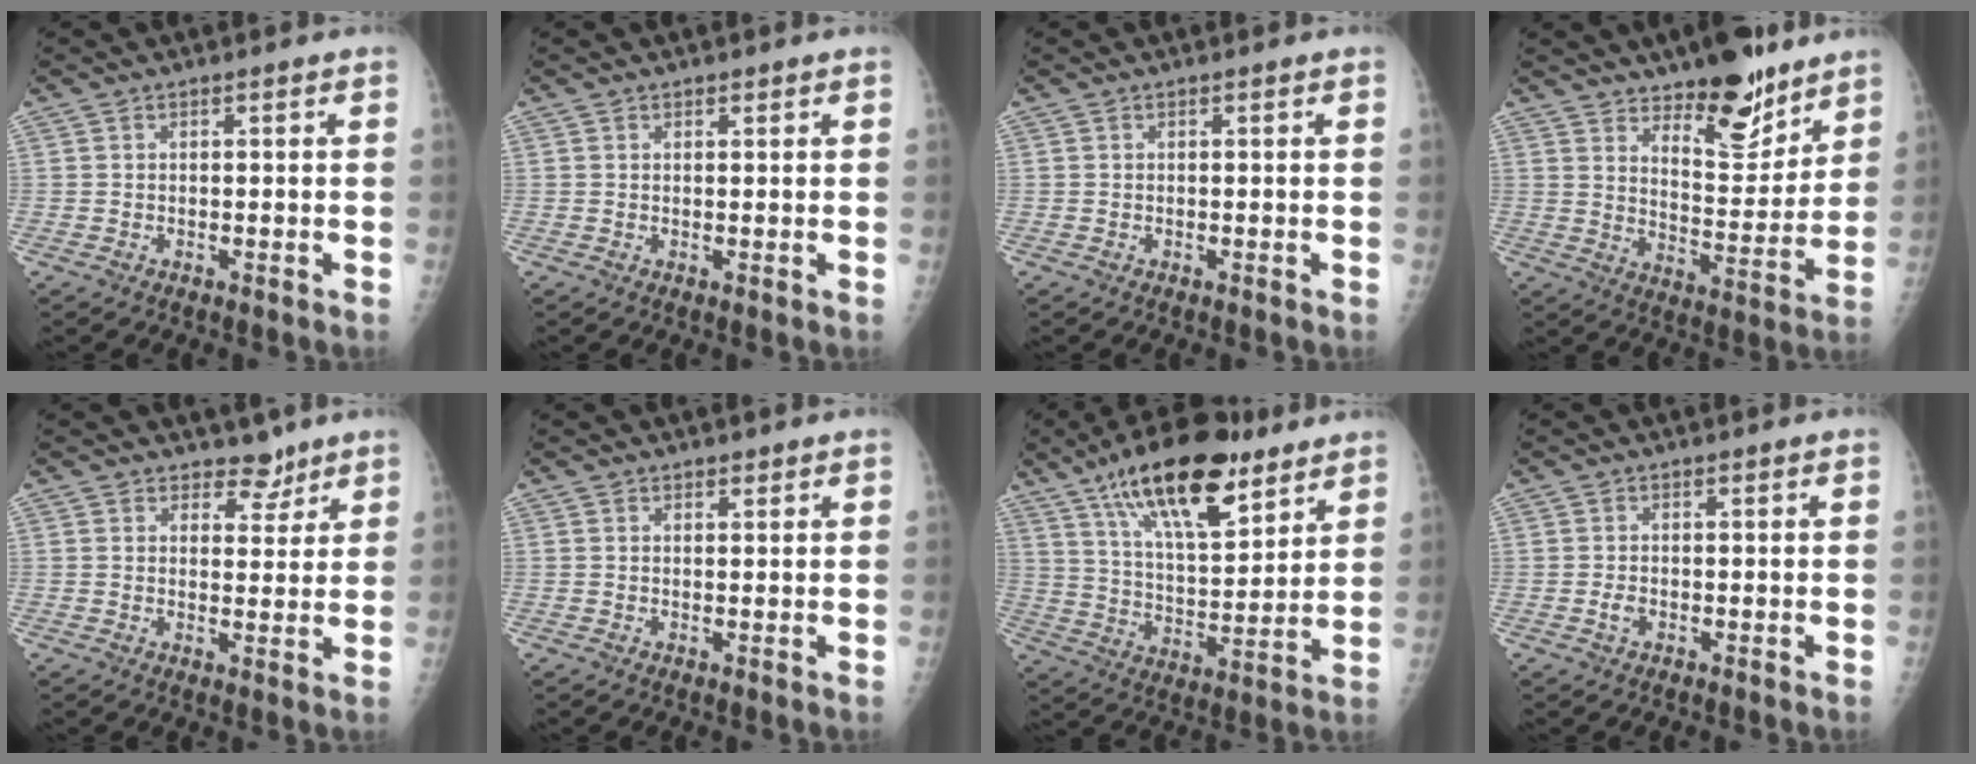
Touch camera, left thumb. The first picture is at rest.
{"total": 0.6, "force": [0.5, 0.3, 0.1], "torque": [0.003, -0.003, 0.005]}
{"total": 0.0}
{"total": 14.1, "force": [10.2, 5.6, 8.0], "torque": [-0.074, -0.079, 0.164]}
{"total": 4.1, "force": [3.2, 2.4, 0.7], "torque": [0.020, -0.022, 0.047]}
{"total": 1.1, "force": [0.8, 0.6, 0.3], "torque": [0.007, -0.006, 0.010]}
{"total": 20.7, "force": [12.7, 7.8, 14.4], "torque": [-0.213, -0.049, 0.219]}
{"total": 1.4, "force": [-0.4, 1.0, 0.9], "torque": [-0.014, 0.000, -0.008]}